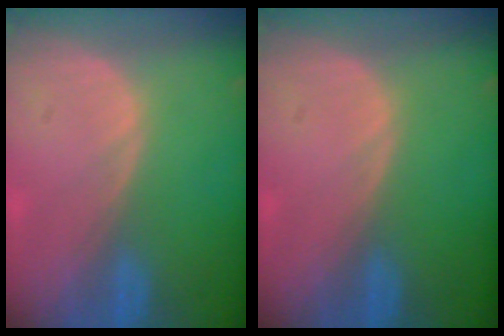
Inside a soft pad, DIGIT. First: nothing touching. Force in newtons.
{"total": 0.0}